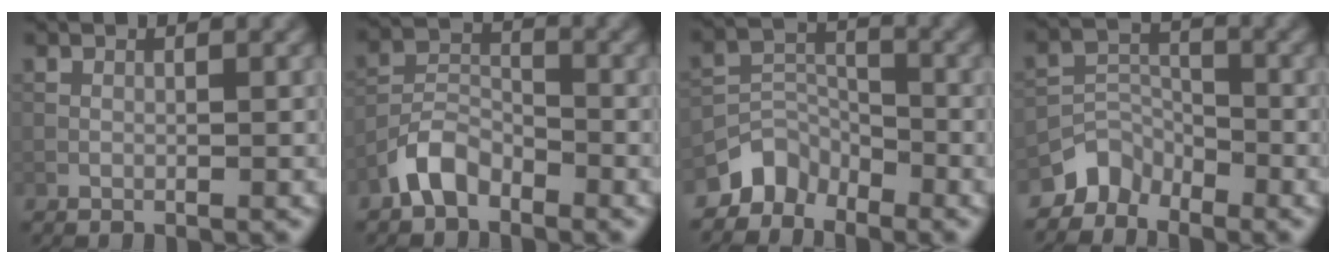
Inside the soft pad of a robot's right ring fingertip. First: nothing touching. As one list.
[{"total": 4.0, "force": [-2.9, 2.0, 1.8], "torque": [-0.033, 0.011, -0.066]}, {"total": 3.6, "force": [-3.1, 1.9, 0.4], "torque": [0.002, 0.005, -0.066]}, {"total": 3.4, "force": [-2.9, 1.6, 0.3], "torque": [0.002, 0.005, -0.066]}]